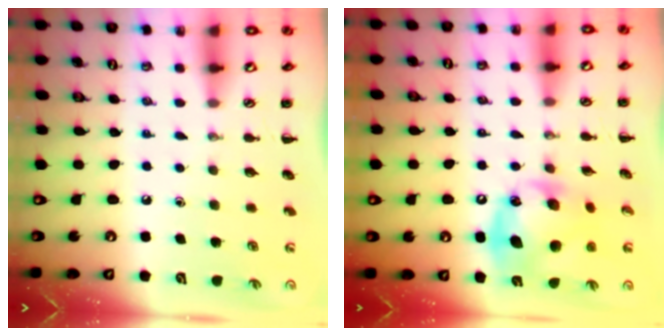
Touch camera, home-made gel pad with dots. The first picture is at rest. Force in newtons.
{"total": 15.9, "press": 15.8, "slide": 1.0}